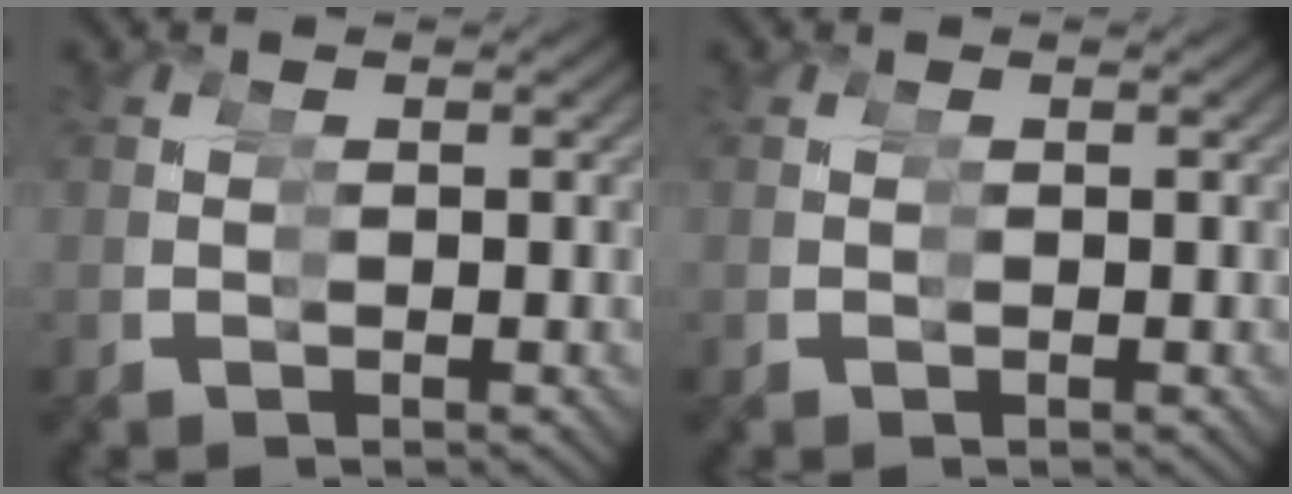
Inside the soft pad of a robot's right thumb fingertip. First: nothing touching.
{"total": 0.0}